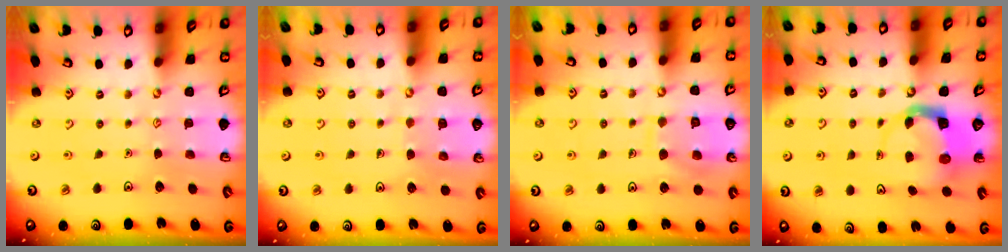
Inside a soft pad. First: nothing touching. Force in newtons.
{"total": 5.1, "press": 5.0, "slide": 0.4}
{"total": 9.5, "press": 9.5, "slide": 0.8}
{"total": 3.9, "press": 3.8, "slide": 0.6}